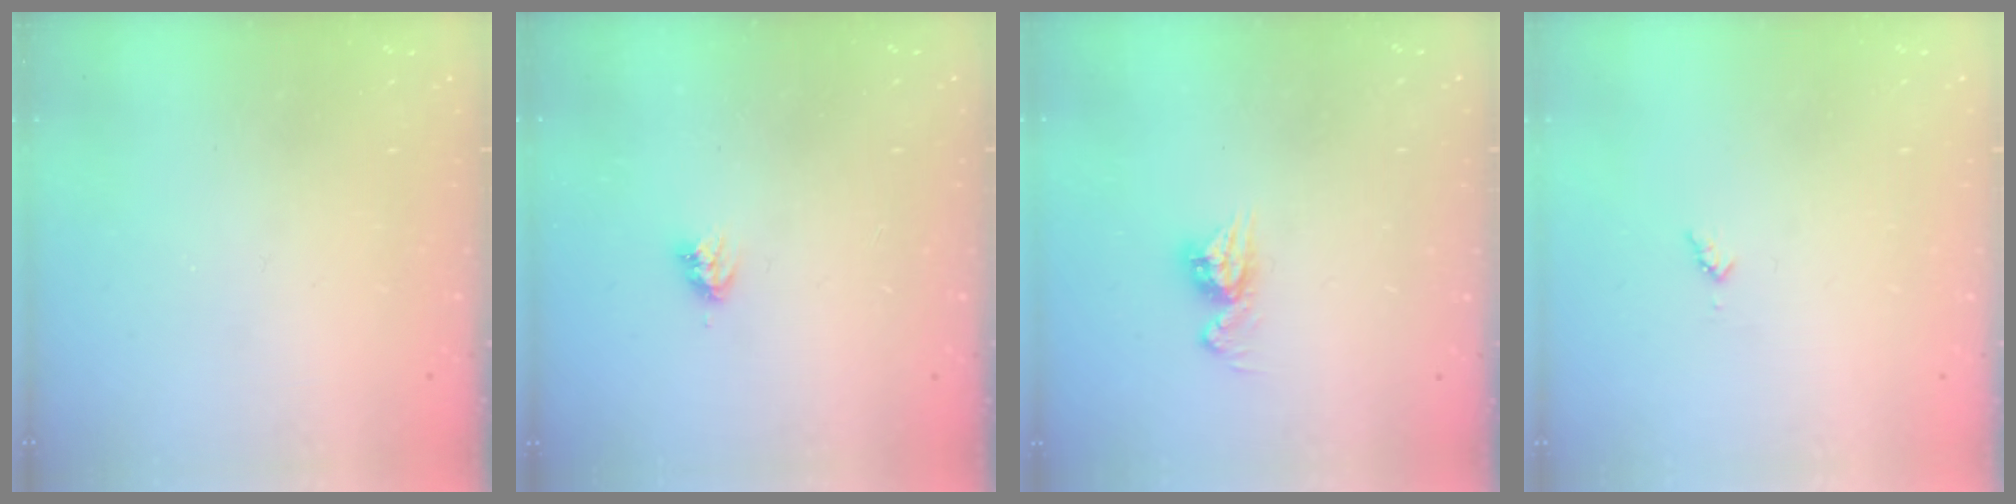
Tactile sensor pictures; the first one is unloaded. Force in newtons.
{"total": 3.5, "press": 3.4, "slide": 0.5}
{"total": 8.0, "press": 8.0, "slide": 0.7}
{"total": 3.4, "press": 3.3, "slide": 0.4}